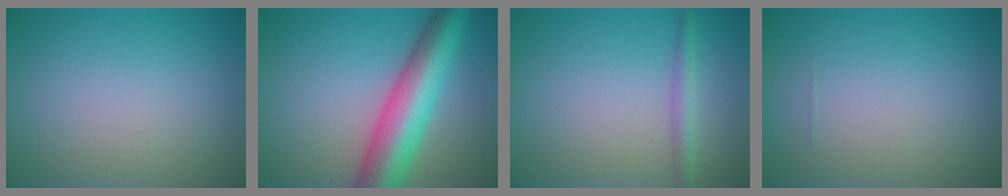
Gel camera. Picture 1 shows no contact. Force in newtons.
{"total": 9.0, "press": 9.0, "slide": 0.3}
{"total": 1.8, "press": 1.8, "slide": 0.1}
{"total": 0.0}